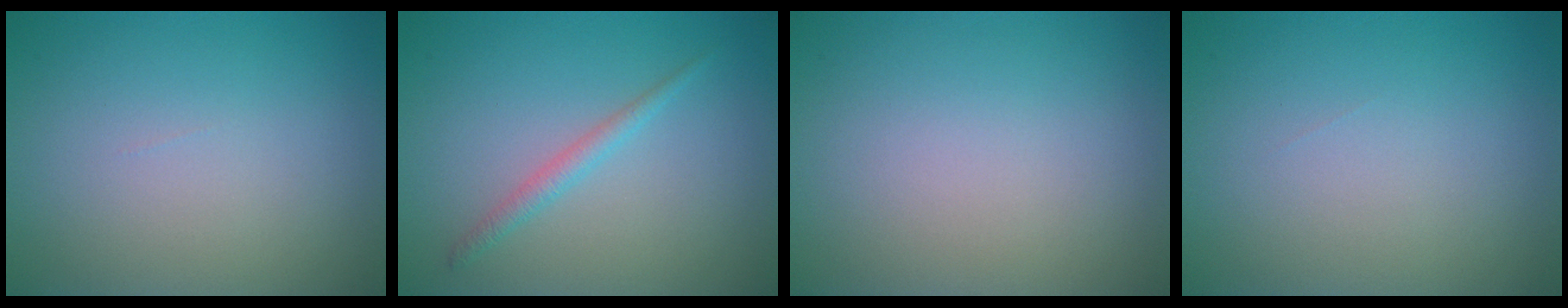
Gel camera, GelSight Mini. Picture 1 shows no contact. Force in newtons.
{"total": 1.4, "press": 1.4, "slide": 0.1}
{"total": 0.0}
{"total": 0.0}